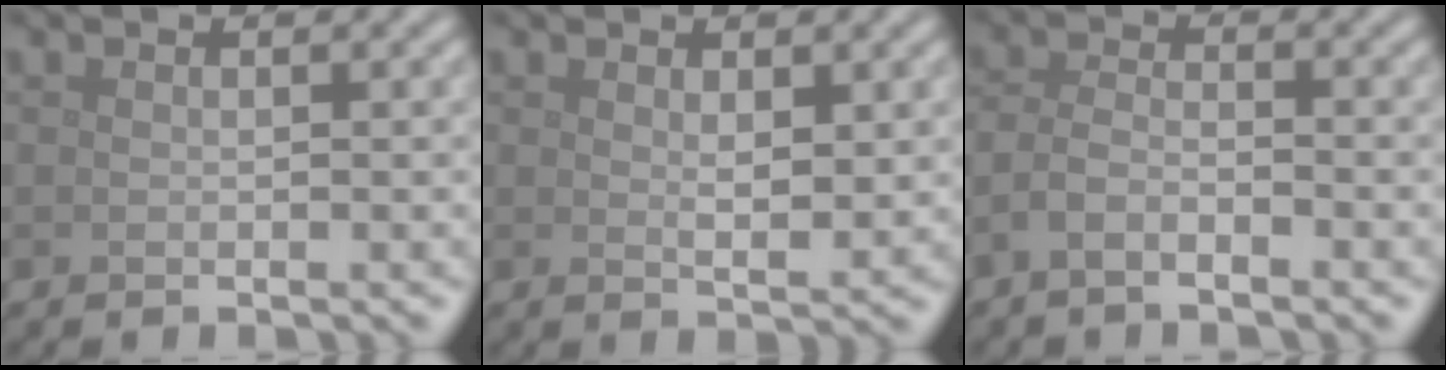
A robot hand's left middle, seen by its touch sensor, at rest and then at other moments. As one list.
[{"total": 1.7, "force": [0.7, 0.6, 1.5], "torque": [-0.026, -0.007, 0.015]}, {"total": 2.3, "force": [-1.6, 0.7, 1.4], "torque": [-0.031, 0.004, -0.040]}]